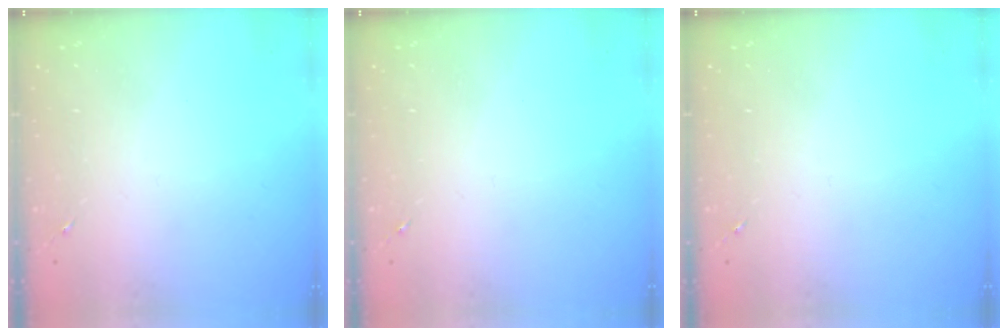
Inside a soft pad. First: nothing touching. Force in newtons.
{"total": 0.0}
{"total": 0.0}